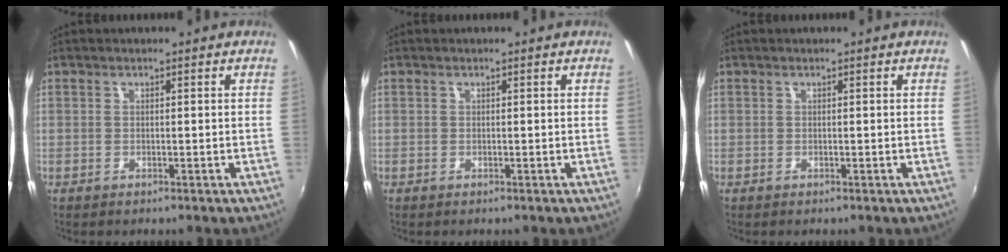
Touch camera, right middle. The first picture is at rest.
{"total": 0.0}
{"total": 0.0}